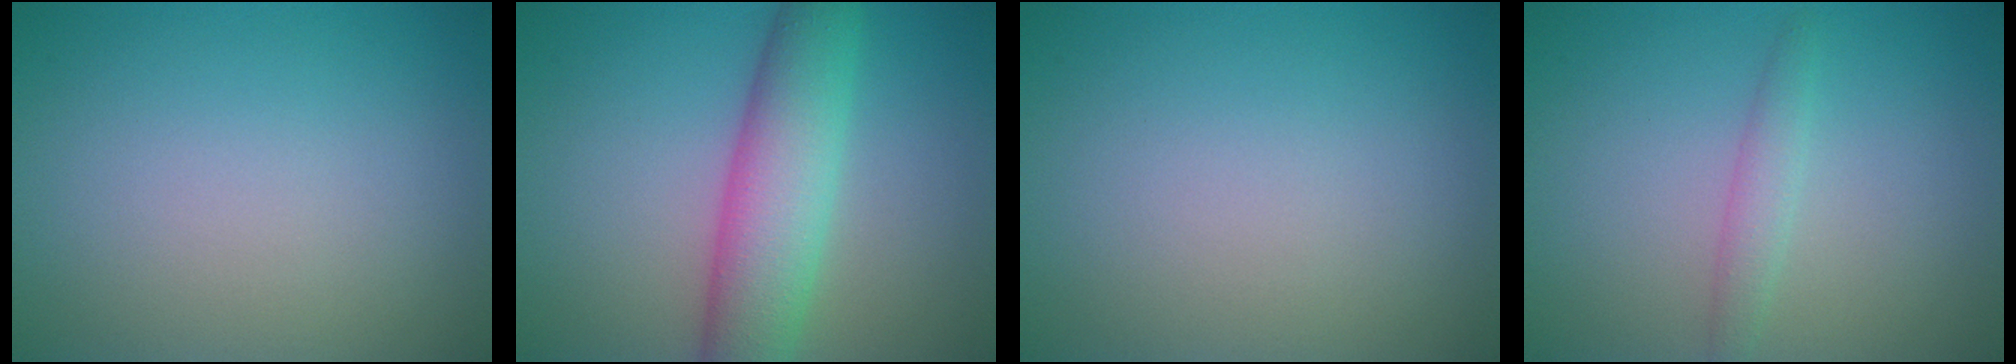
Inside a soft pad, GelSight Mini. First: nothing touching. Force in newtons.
{"total": 6.8, "press": 6.8, "slide": 0.3}
{"total": 0.0}
{"total": 1.6, "press": 1.6, "slide": 0.0}